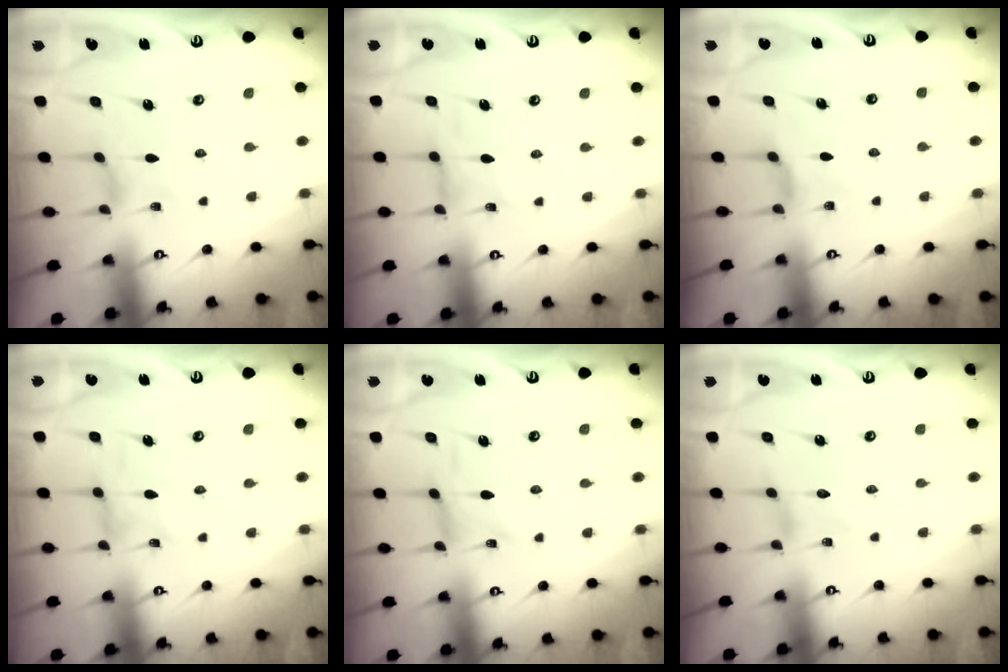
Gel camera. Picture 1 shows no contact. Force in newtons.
{"total": 1.3, "press": 1.3, "slide": 0.3}
{"total": 4.1, "press": 4.0, "slide": 0.5}
{"total": 1.0, "press": 0.9, "slide": 0.3}
{"total": 0.5, "press": 0.5, "slide": 0.1}
{"total": 0.0}